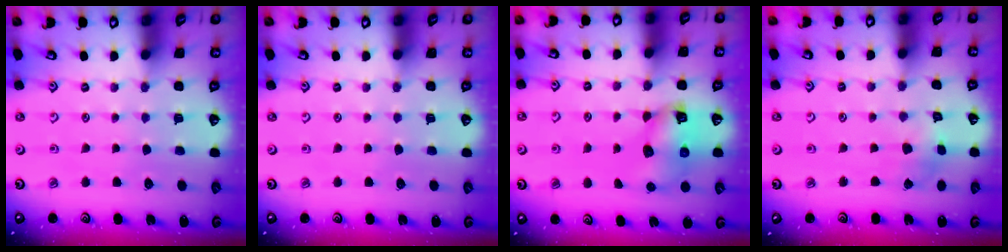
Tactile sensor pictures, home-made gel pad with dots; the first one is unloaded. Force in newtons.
{"total": 0.0}
{"total": 7.7, "press": 7.7, "slide": 0.8}
{"total": 2.7, "press": 2.7, "slide": 0.2}